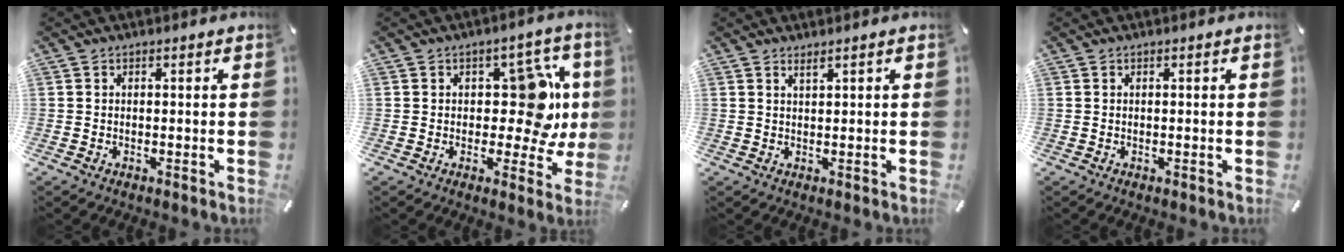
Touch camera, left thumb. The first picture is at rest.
{"total": 14.9, "force": [2.0, 8.9, 11.8], "torque": [-0.158, -0.010, 0.040]}
{"total": 1.3, "force": [1.0, 0.2, 0.7], "torque": [-0.015, -0.001, 0.018]}
{"total": 0.0}